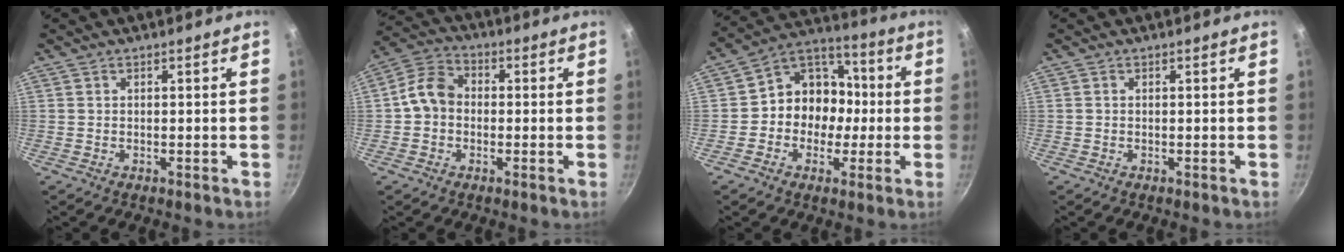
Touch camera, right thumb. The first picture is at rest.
{"total": 7.8, "force": [-0.5, 6.3, 4.5], "torque": [-0.056, 0.023, -0.029]}
{"total": 12.3, "force": [-1.3, 10.6, 6.1], "torque": [-0.038, 0.043, -0.041]}
{"total": 0.0}